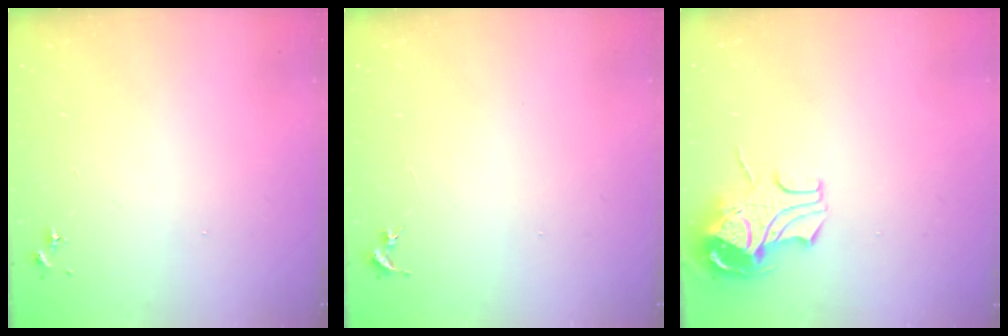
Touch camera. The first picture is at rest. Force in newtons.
{"total": 0.0}
{"total": 9.6, "press": 9.5, "slide": 1.3}